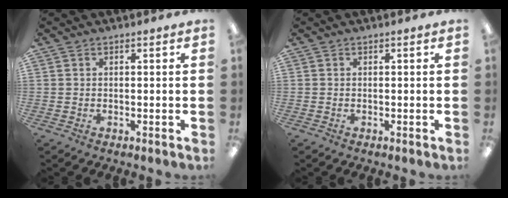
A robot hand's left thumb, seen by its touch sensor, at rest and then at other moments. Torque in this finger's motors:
{"motor_torque": [0.00, 0.00, 0.00, 0.00, 0.00]}